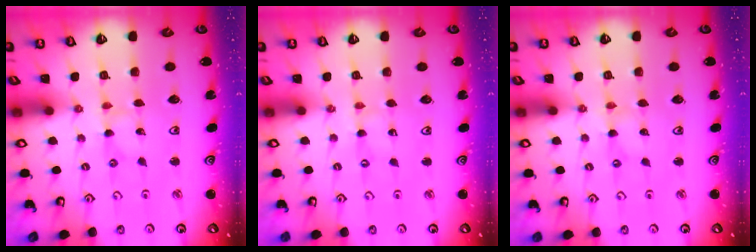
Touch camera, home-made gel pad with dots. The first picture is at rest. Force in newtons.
{"total": 0.0}
{"total": 0.0}